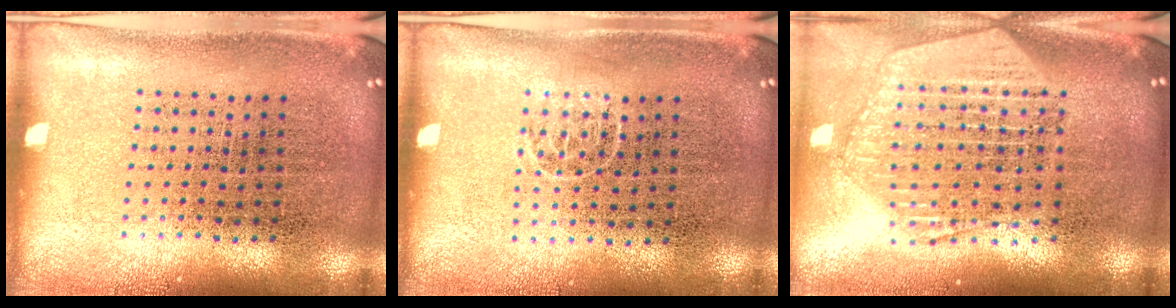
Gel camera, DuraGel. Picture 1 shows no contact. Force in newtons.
{"total": 0.6, "press": 0.4, "slide": 0.4}
{"total": 2.6, "press": 2.2, "slide": 1.3}